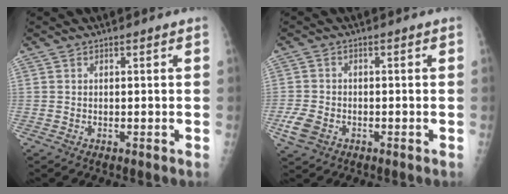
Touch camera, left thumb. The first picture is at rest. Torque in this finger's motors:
{"motor_torque": [0.47, 0.96, 0.13, -0.12, 0.24]}